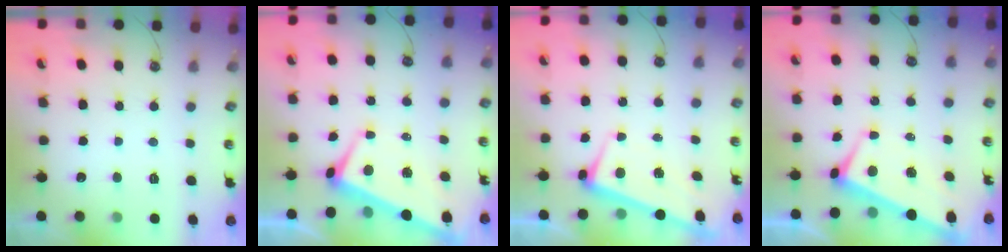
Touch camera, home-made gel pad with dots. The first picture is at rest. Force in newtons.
{"total": 1.7, "press": 1.4, "slide": 1.0}
{"total": 2.5, "press": 2.4, "slide": 0.5}
{"total": 2.5, "press": 2.4, "slide": 0.9}